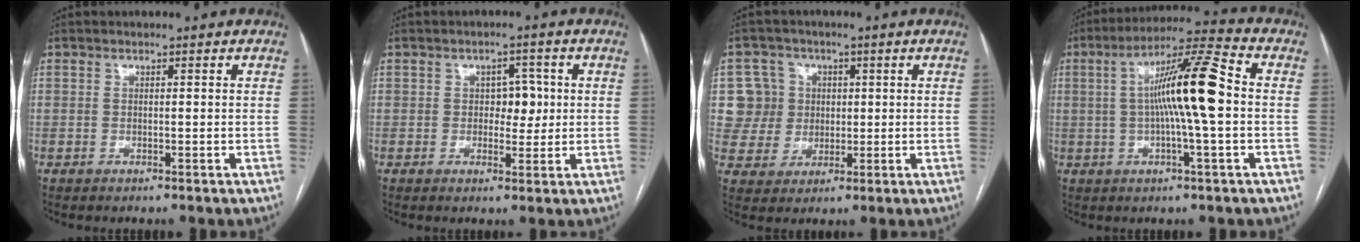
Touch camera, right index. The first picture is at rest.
{"total": 3.8, "force": [0.4, 2.4, 2.9], "torque": [-0.032, 0.010, 0.007]}
{"total": 7.2, "force": [1.5, 7.1, 0.3], "torque": [-0.003, 0.022, 0.033]}
{"total": 12.5, "force": [0.3, 0.0, 12.5], "torque": [-0.218, 0.018, -0.003]}